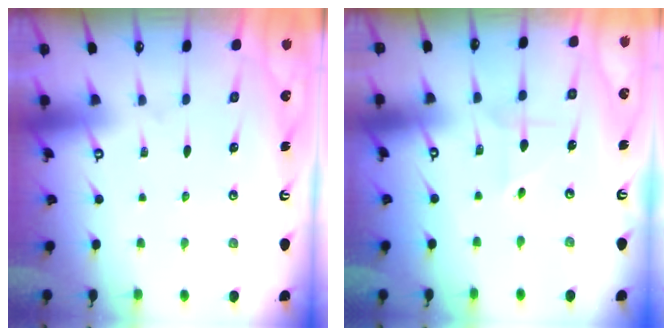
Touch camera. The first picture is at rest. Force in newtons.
{"total": 4.1, "press": 4.0, "slide": 0.6}